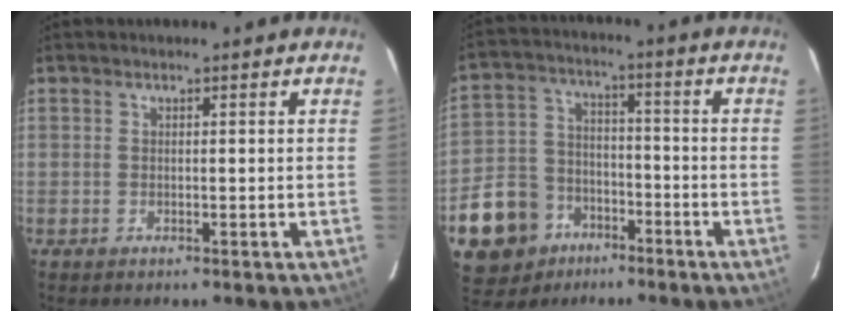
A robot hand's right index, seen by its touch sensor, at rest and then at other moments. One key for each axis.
{"total": 14.4, "fx": -7.8, "fy": 11.3, "fz": 4.2, "tx": -0.128, "ty": 0.036, "tz": -0.115}